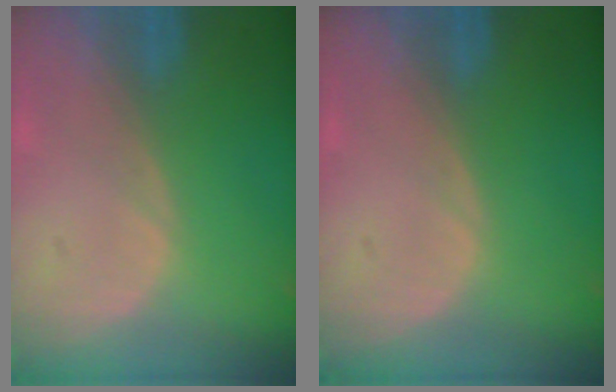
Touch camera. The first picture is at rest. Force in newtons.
{"total": 0.0}